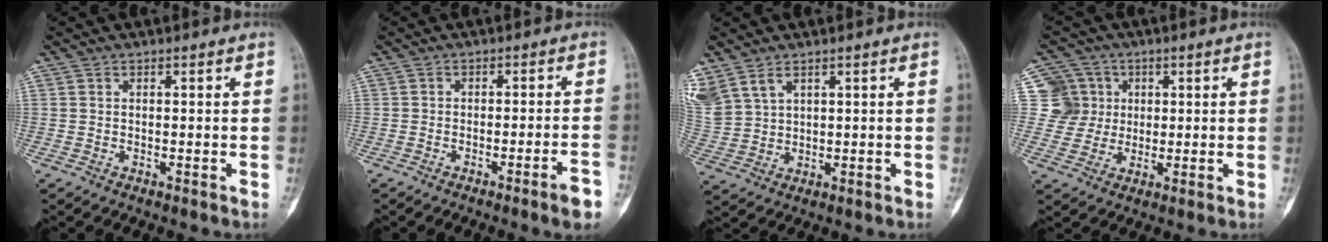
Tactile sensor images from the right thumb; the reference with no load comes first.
{"total": 5.0, "force": [-2.9, 0.0, 4.0], "torque": [-0.054, 0.017, -0.044]}
{"total": 9.2, "force": [5.4, 5.6, 4.9], "torque": [-0.124, -0.005, 0.129]}
{"total": 8.0, "force": [2.0, 7.7, 0.4], "torque": [0.036, 0.002, 0.037]}